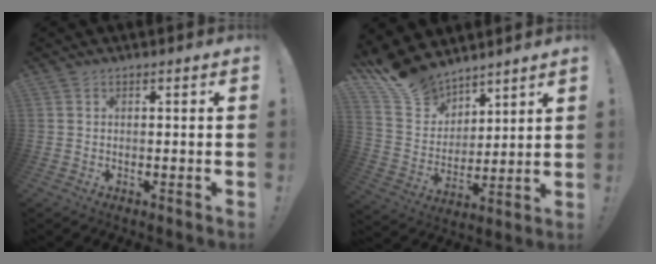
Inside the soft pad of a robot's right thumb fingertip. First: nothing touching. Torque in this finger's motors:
{"motor_torque": [-1.09, 1.28, 0.09, 1.37, 0.02]}